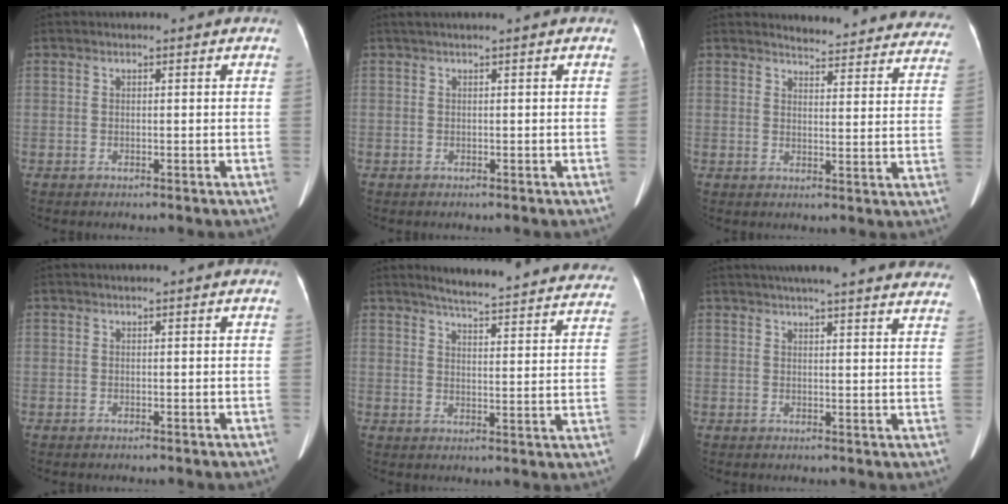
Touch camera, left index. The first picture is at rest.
{"total": 0.7, "force": [0.5, 0.1, 0.4], "torque": [-0.010, 0.020, 0.014]}
{"total": 19.5, "force": [18.8, 3.5, 3.7], "torque": [-0.022, -0.066, 0.196]}
{"total": 0.6, "force": [0.5, -0.1, 0.2], "torque": [-0.003, 0.008, 0.013]}
{"total": 26.5, "force": [24.7, 2.8, 9.2], "torque": [-0.122, -0.064, 0.287]}
{"total": 24.8, "force": [22.2, 2.4, 10.8], "torque": [-0.161, -0.007, 0.259]}